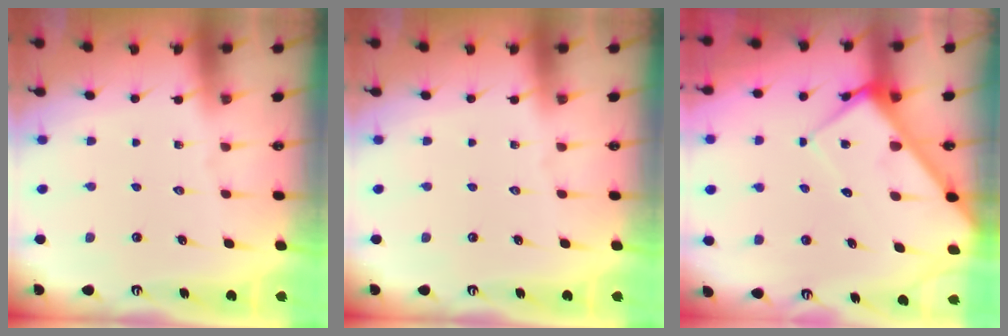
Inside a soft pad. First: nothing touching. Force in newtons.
{"total": 0.0}
{"total": 8.9, "press": 8.9, "slide": 0.9}